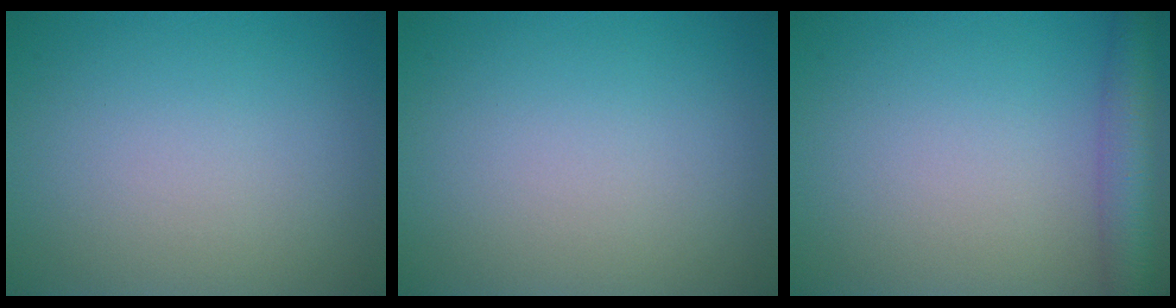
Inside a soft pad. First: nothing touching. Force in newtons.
{"total": 0.0}
{"total": 4.5, "press": 4.5, "slide": 0.3}